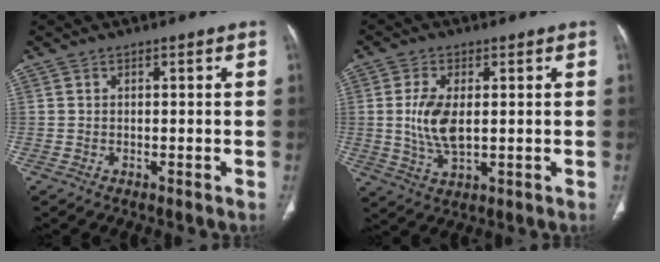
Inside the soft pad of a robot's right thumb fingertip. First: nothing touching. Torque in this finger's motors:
{"motor_torque": [-0.74, 0.34, 0.90, 0.28, 0.03]}